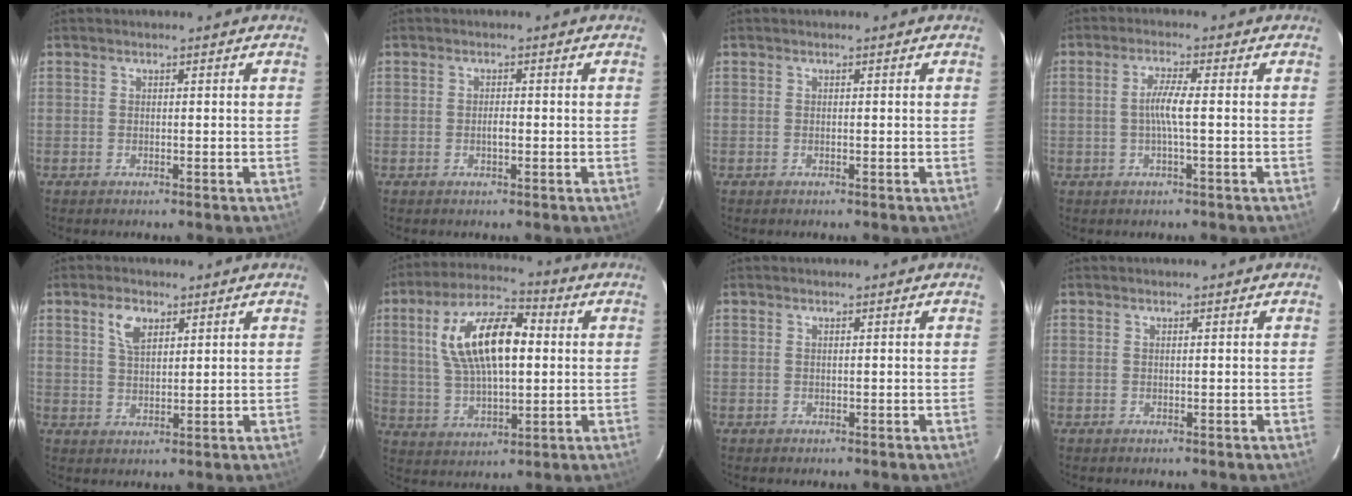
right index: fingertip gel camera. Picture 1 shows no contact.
{"total": 1.3, "force": [-0.3, 0.6, 1.1], "torque": [-0.021, 0.003, -0.005]}
{"total": 0.0}
{"total": 3.9, "force": [-0.4, -0.2, 3.8], "torque": [-0.078, 0.001, -0.008]}
{"total": 4.7, "force": [2.4, 2.5, 3.1], "torque": [-0.057, 0.010, 0.047]}
{"total": 16.2, "force": [3.1, 6.4, 14.5], "torque": [-0.275, 0.021, 0.057]}
{"total": 0.5, "force": [0.1, 0.5, 0.0], "torque": [0.004, 0.004, 0.001]}
{"total": 0.0}